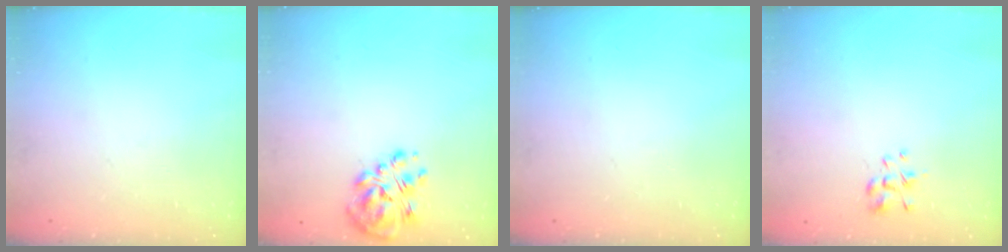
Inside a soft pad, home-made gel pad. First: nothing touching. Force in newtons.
{"total": 8.7, "press": 8.4, "slide": 2.2}
{"total": 0.0}
{"total": 2.3, "press": 2.1, "slide": 0.9}